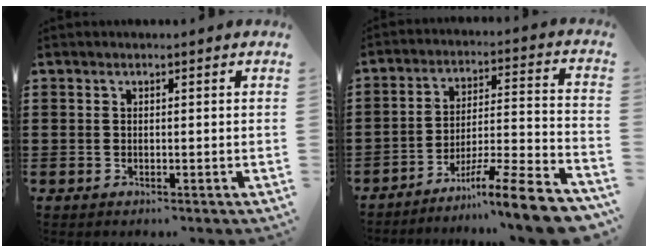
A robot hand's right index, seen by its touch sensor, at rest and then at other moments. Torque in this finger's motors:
{"motor_torque": [1.51, -0.63, 0.53, 0.06]}